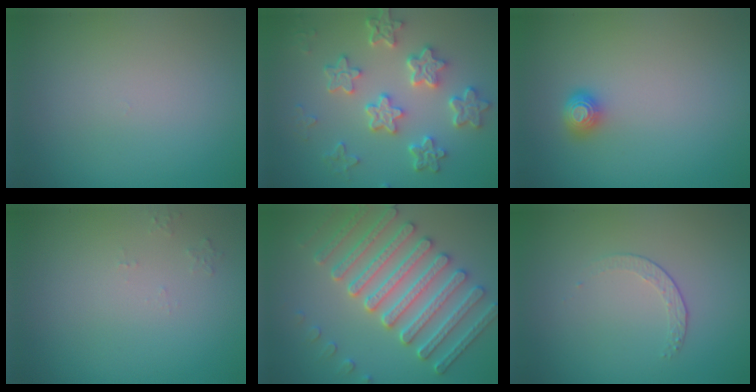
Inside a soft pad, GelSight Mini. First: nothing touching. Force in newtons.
{"total": 6.2, "press": 4.9, "slide": 3.9}
{"total": 1.6, "press": 1.4, "slide": 0.6}
{"total": 0.8, "press": 0.7, "slide": 0.2}
{"total": 6.7, "press": 6.1, "slide": 2.7}
{"total": 1.4, "press": 0.7, "slide": 1.2}